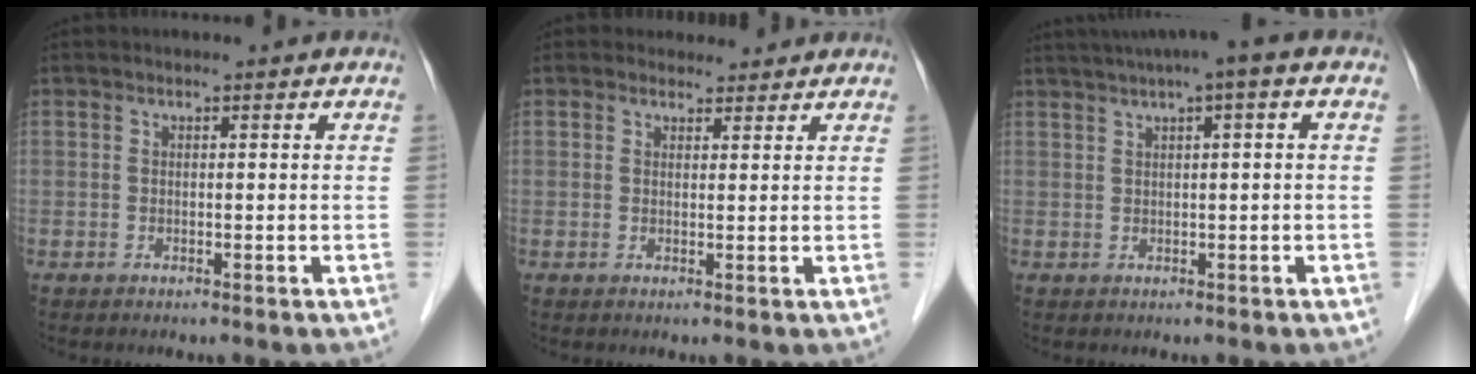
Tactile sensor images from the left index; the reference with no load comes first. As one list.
[{"total": 2.2, "force": [1.9, 1.1, -0.2], "torque": [0.002, 0.002, 0.023]}, {"total": 6.3, "force": [3.4, 0.0, 5.3], "torque": [-0.087, 0.028, 0.052]}]